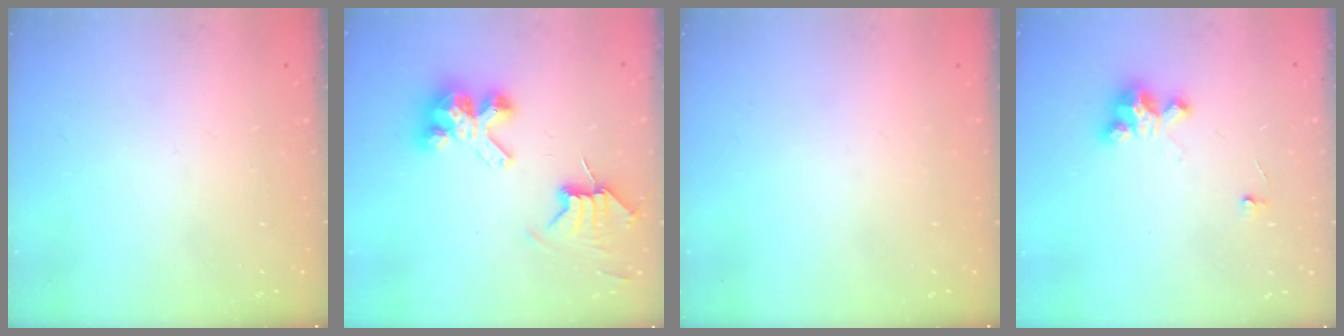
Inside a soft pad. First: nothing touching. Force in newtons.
{"total": 9.3, "press": 9.2, "slide": 0.8}
{"total": 0.0}
{"total": 3.9, "press": 3.9, "slide": 0.1}